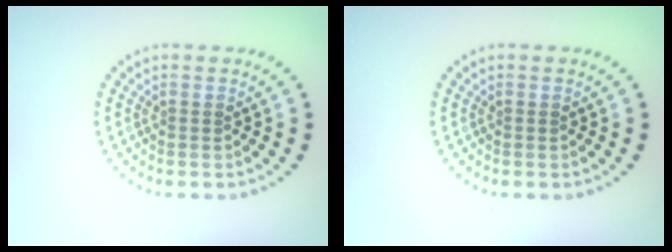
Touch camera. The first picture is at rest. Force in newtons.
{"total": 0.0}